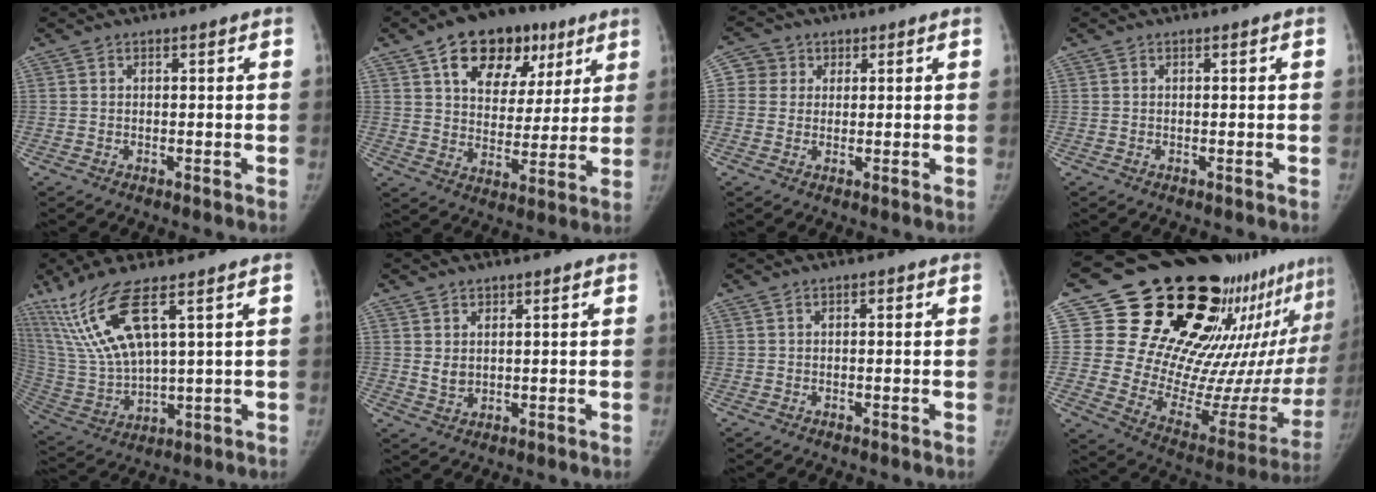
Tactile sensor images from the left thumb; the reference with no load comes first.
{"total": 18.5, "force": [9.5, 11.7, 10.7], "torque": [-0.112, -0.012, 0.144]}
{"total": 3.9, "force": [1.2, 3.7, 0.1], "torque": [0.019, 0.002, 0.018]}
{"total": 0.0}
{"total": 14.2, "force": [7.7, 3.4, 11.5], "torque": [-0.264, -0.036, 0.174]}
{"total": 2.5, "force": [1.2, 1.8, 1.3], "torque": [-0.019, -0.014, 0.034]}
{"total": 0.6, "force": [0.0, 0.3, 0.4], "torque": [0.000, -0.004, -0.004]}
{"total": 34.3, "force": [22.0, 14.5, 21.9], "torque": [-0.272, -0.102, 0.321]}